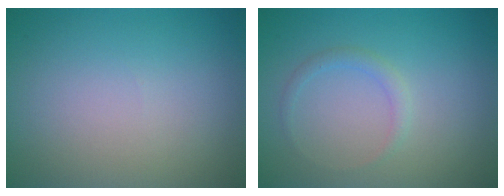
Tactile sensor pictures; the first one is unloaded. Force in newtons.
{"total": 1.1, "press": 1.1, "slide": 0.1}